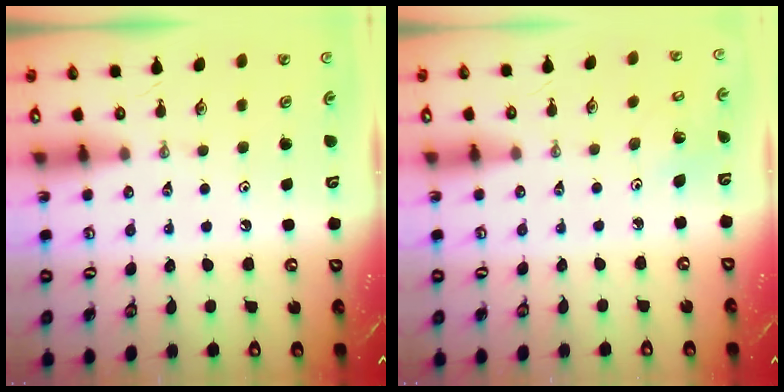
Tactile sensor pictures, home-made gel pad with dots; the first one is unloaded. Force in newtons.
{"total": 1.9, "press": 1.9, "slide": 0.1}